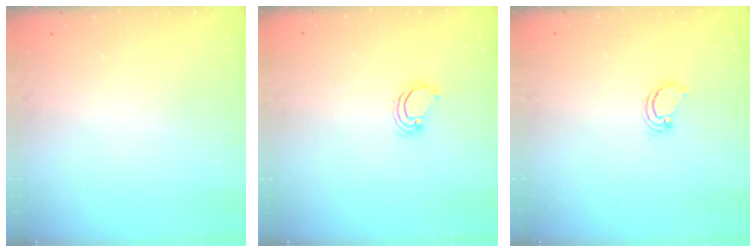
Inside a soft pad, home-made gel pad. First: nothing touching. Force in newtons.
{"total": 2.9, "press": 2.9, "slide": 0.3}
{"total": 2.6, "press": 2.6, "slide": 0.2}